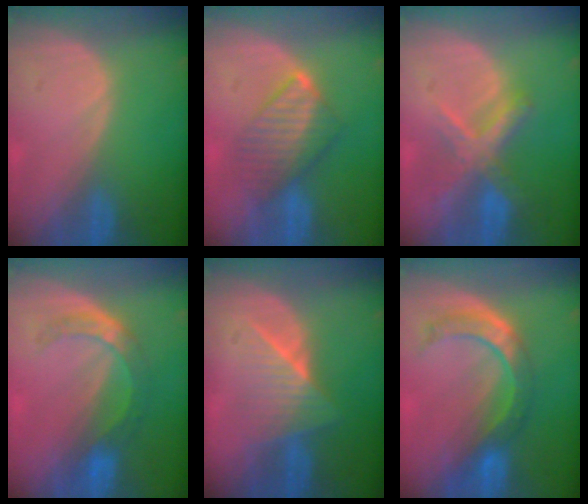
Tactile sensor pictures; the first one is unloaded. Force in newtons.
{"total": 6.4, "press": 6.4, "slide": 0.8}
{"total": 7.1, "press": 6.0, "slide": 3.8}
{"total": 5.6, "press": 5.2, "slide": 2.1}
{"total": 6.5, "press": 6.0, "slide": 2.3}
{"total": 7.2, "press": 6.9, "slide": 2.2}